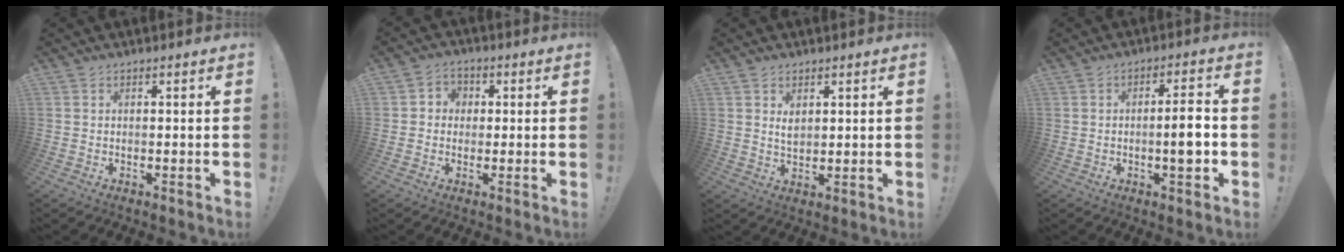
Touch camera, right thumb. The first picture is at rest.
{"total": 3.9, "force": [-0.3, 3.6, 1.3], "torque": [-0.016, 0.005, -0.006]}
{"total": 3.4, "force": [1.6, 2.4, 1.9], "torque": [-0.026, -0.005, 0.029]}
{"total": 6.4, "force": [-1.3, 1.9, 6.0], "torque": [-0.083, 0.004, -0.024]}